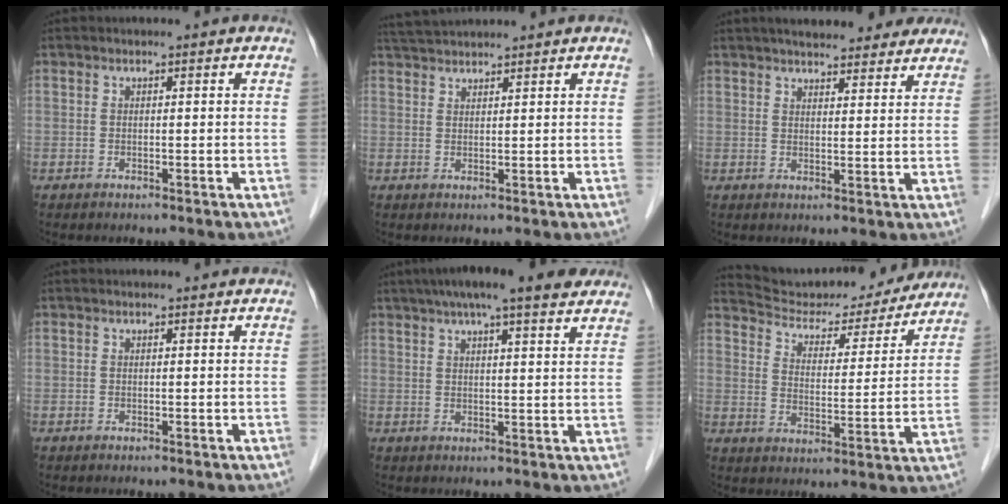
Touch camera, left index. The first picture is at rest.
{"total": 4.6, "force": [4.5, -0.1, 1.2], "torque": [-0.026, 0.031, 0.086]}
{"total": 15.2, "force": [13.2, 3.8, 6.4], "torque": [-0.074, 0.027, 0.165]}
{"total": 1.2, "force": [1.2, 0.2, 0.2], "torque": [-0.013, 0.011, 0.012]}
{"total": 15.1, "force": [11.8, 2.1, 9.2], "torque": [-0.147, 0.042, 0.157]}
{"total": 19.9, "force": [18.8, 3.9, 5.3], "torque": [-0.072, -0.008, 0.258]}